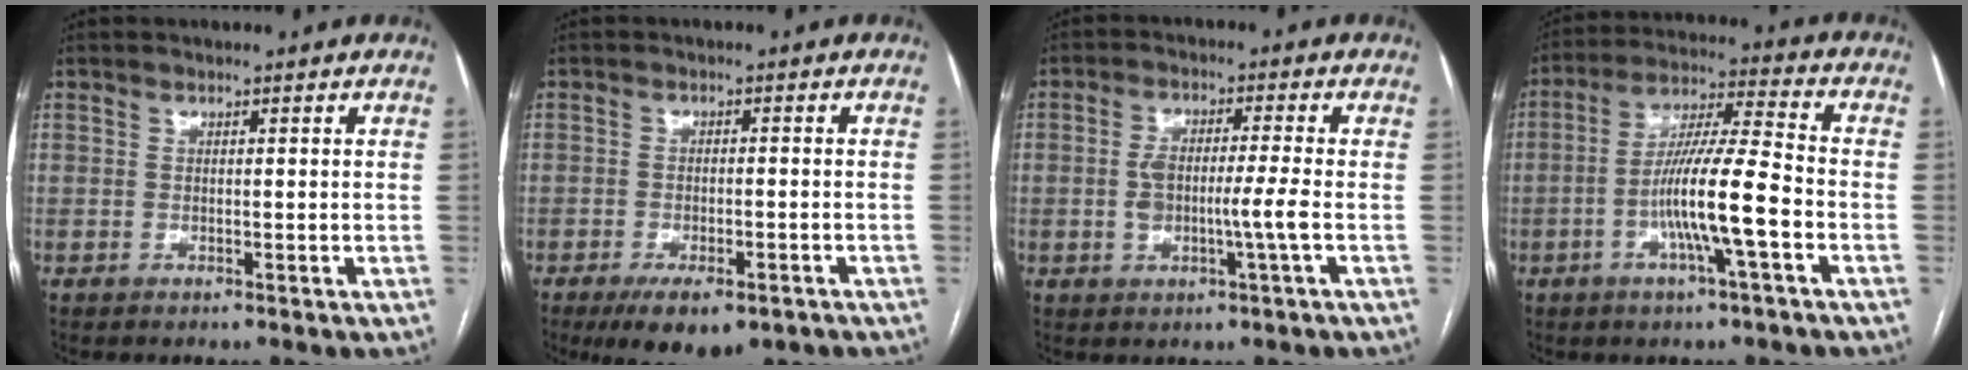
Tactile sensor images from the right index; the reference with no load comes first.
{"total": 8.8, "force": [-5.9, 2.9, 5.8], "torque": [-0.084, -0.012, -0.083]}
{"total": 5.7, "force": [-1.0, 0.4, 5.6], "torque": [-0.114, 0.006, -0.014]}
{"total": 11.6, "force": [-3.6, 0.2, 11.0], "torque": [-0.208, 0.006, -0.068]}